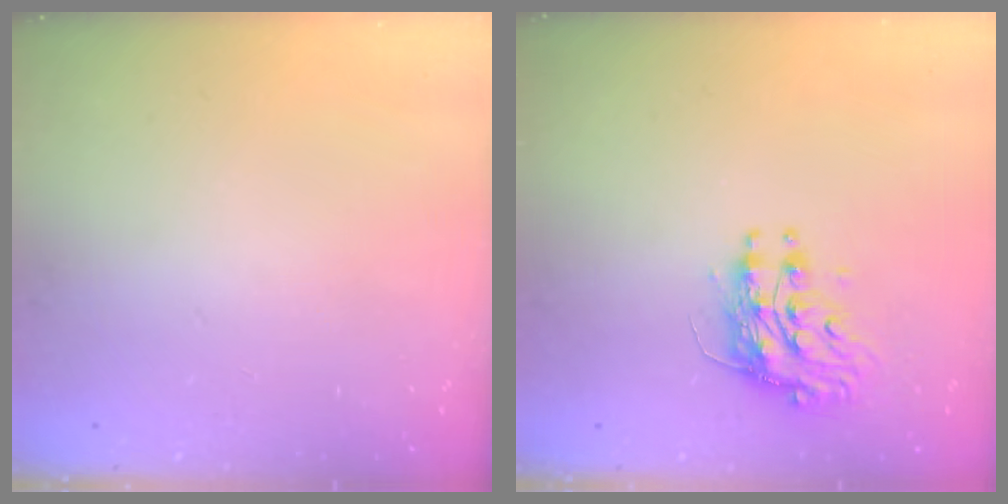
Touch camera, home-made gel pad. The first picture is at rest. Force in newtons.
{"total": 9.2, "press": 9.2, "slide": 0.9}